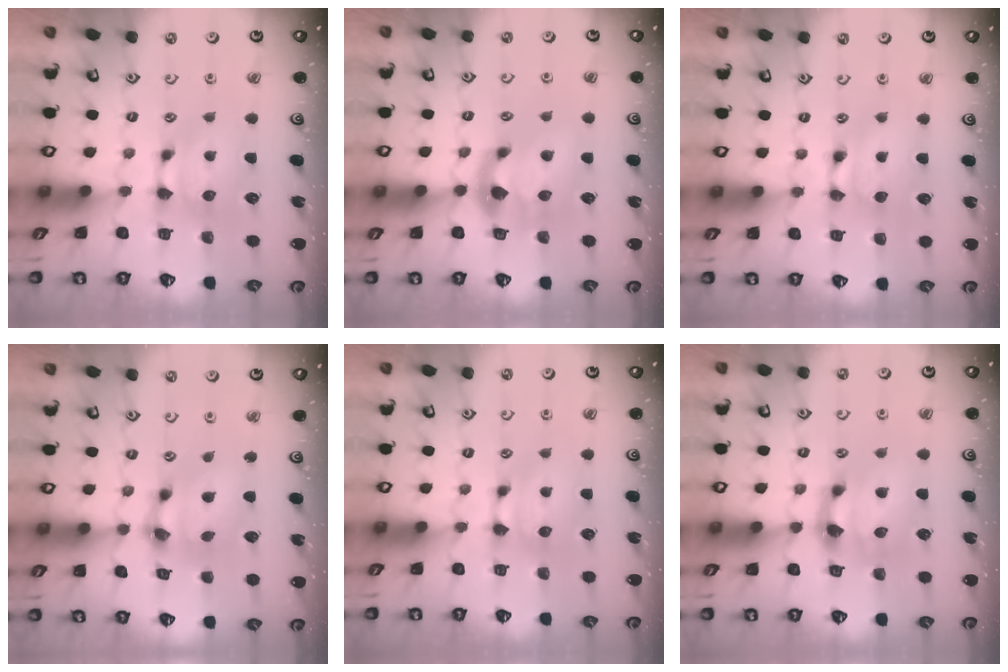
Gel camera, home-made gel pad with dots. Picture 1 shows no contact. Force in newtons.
{"total": 3.9, "press": 3.5, "slide": 1.7}
{"total": 1.6, "press": 1.6, "slide": 0.2}
{"total": 6.4, "press": 6.1, "slide": 1.9}
{"total": 0.0}
{"total": 2.8, "press": 2.4, "slide": 1.5}